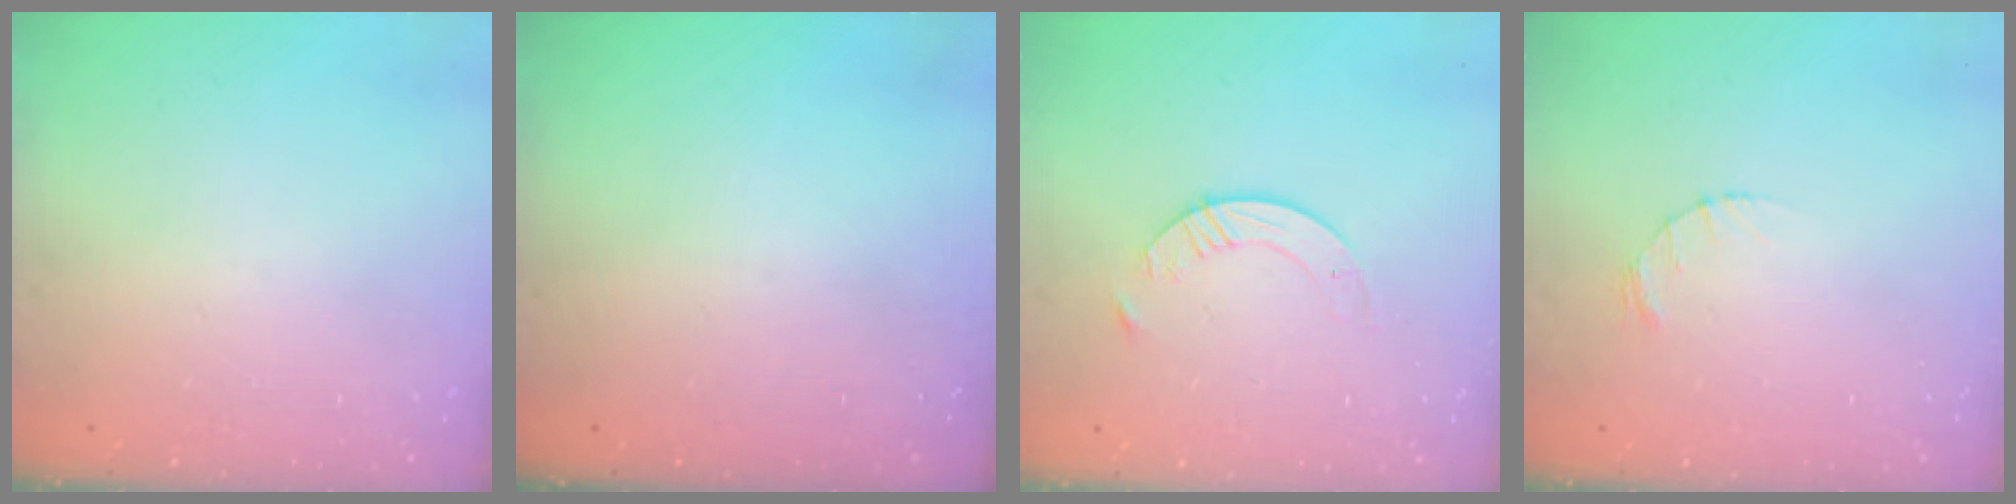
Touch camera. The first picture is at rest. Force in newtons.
{"total": 0.0}
{"total": 5.6, "press": 5.6, "slide": 0.7}
{"total": 1.2, "press": 1.1, "slide": 0.2}